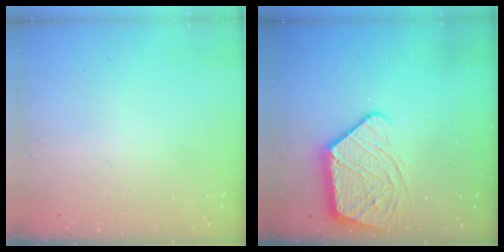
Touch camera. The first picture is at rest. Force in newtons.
{"total": 11.9, "press": 11.9, "slide": 1.0}